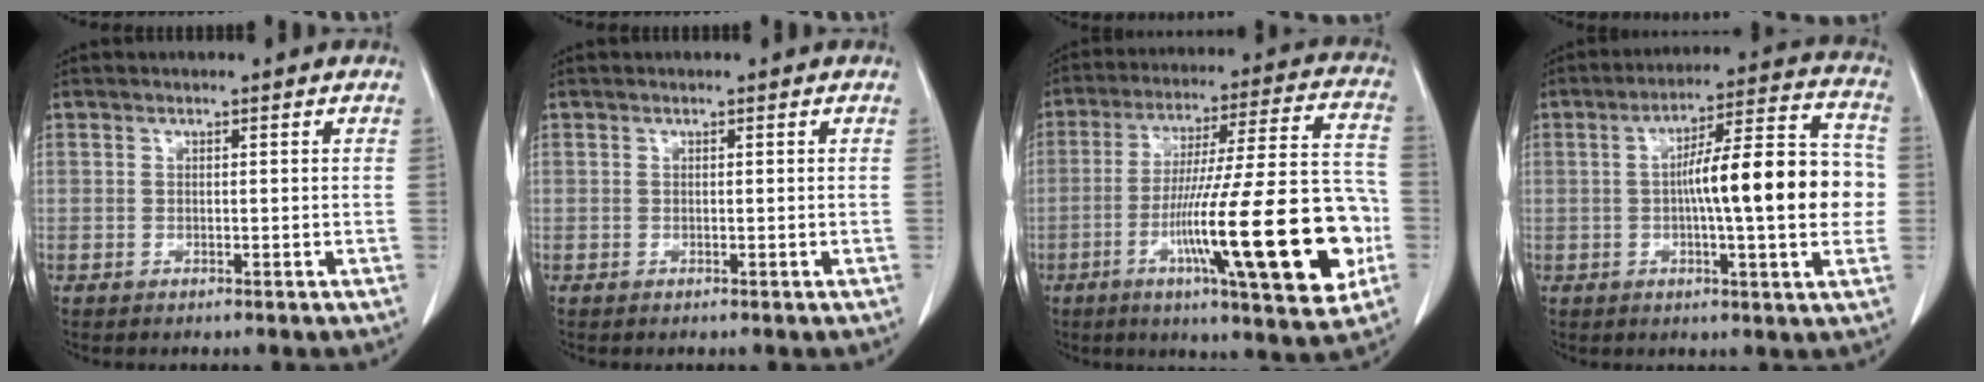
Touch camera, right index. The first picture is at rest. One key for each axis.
{"total": 0.0}
{"total": 24.4, "fx": -7.3, "fy": 2.3, "fz": 23.2, "tx": -0.333, "ty": -0.003, "tz": -0.109}
{"total": 15.9, "fx": -0.6, "fy": 2.4, "fz": 15.7, "tx": -0.229, "ty": 0.027, "tz": -0.012}